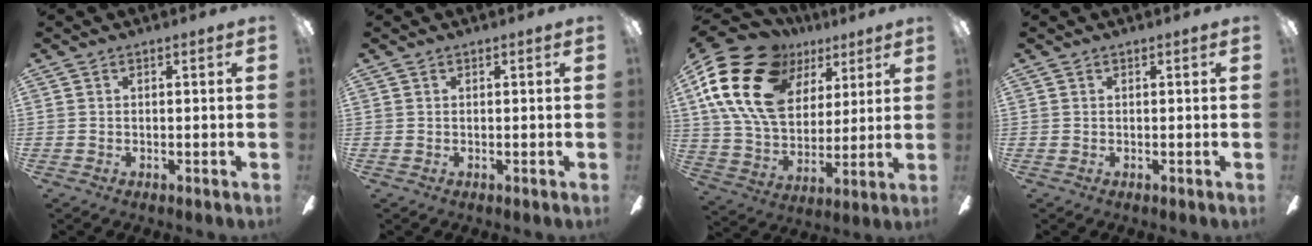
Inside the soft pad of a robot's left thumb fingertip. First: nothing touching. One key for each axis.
{"total": 0.0}
{"total": 23.7, "fx": 10.6, "fy": 15.9, "fz": 14.0, "tx": -0.284, "ty": -0.036, "tz": 0.191}
{"total": 0.0}